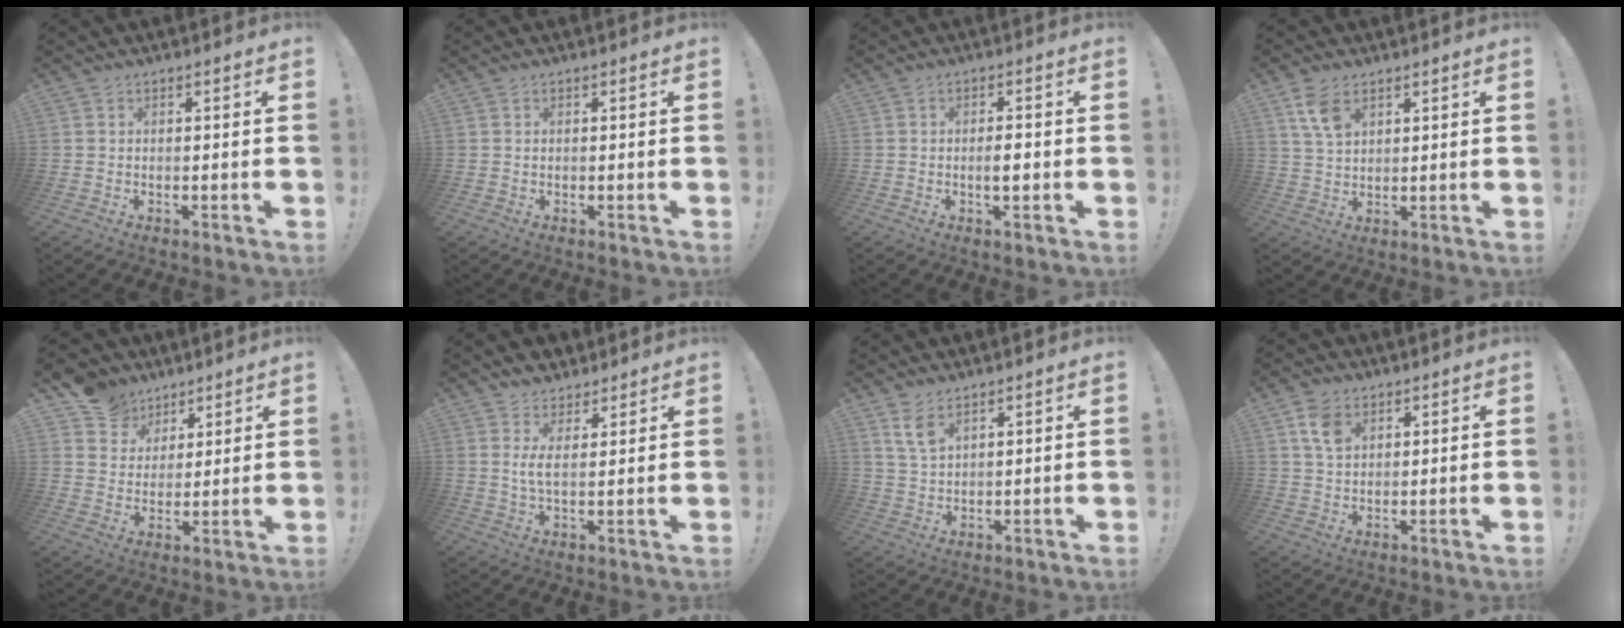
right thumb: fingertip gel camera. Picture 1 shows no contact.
{"total": 0.0}
{"total": 3.2, "force": [-0.8, 1.0, 2.9], "torque": [-0.034, -0.003, -0.017]}
{"total": 7.1, "force": [3.8, 4.1, 4.4], "torque": [-0.076, -0.013, 0.074]}
{"total": 10.2, "force": [6.7, 7.5, 1.5], "torque": [-0.034, -0.046, 0.137]}
{"total": 5.5, "force": [3.1, 2.6, 3.6], "torque": [-0.057, -0.017, 0.056]}
{"total": 6.0, "force": [3.9, 3.1, 3.4], "torque": [-0.050, -0.022, 0.071]}
{"total": 7.0, "force": [3.3, 4.6, 4.1], "torque": [-0.063, -0.008, 0.064]}